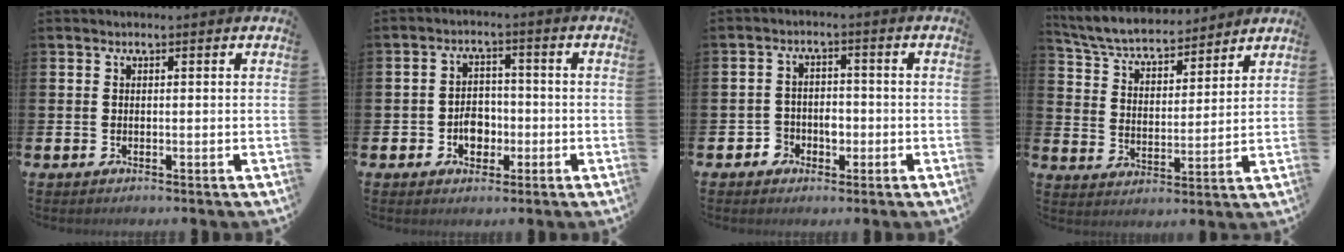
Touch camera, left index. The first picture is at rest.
{"total": 4.1, "force": [-1.2, 3.3, 2.2], "torque": [-0.031, 0.001, -0.029]}
{"total": 2.9, "force": [-1.4, 2.4, 0.6], "torque": [-0.022, 0.005, -0.034]}
{"total": 6.1, "force": [5.7, 1.4, 1.7], "torque": [-0.066, -0.040, 0.097]}